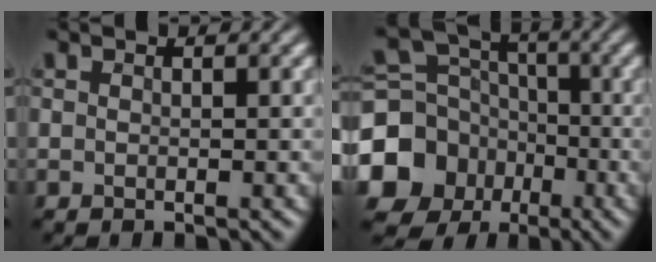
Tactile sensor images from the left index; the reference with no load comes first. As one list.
[{"total": 11.6, "force": [-4.6, 10.1, 3.5], "torque": [-0.102, -0.026, -0.108]}]